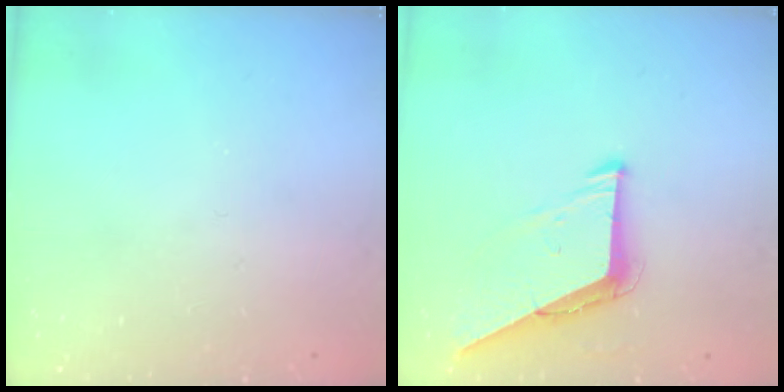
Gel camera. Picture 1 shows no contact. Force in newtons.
{"total": 7.1, "press": 7.1, "slide": 0.5}